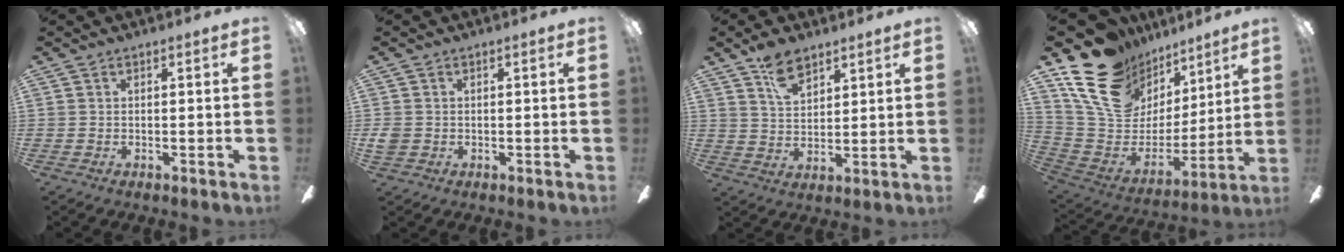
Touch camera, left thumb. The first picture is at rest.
{"total": 2.5, "force": [0.0, 2.3, 1.0], "torque": [-0.016, 0.005, 0.002]}
{"total": 8.3, "force": [5.7, 4.6, 4.0], "torque": [-0.071, -0.019, 0.106]}
{"total": 22.1, "force": [13.2, 15.0, 9.3], "torque": [-0.170, -0.066, 0.260]}